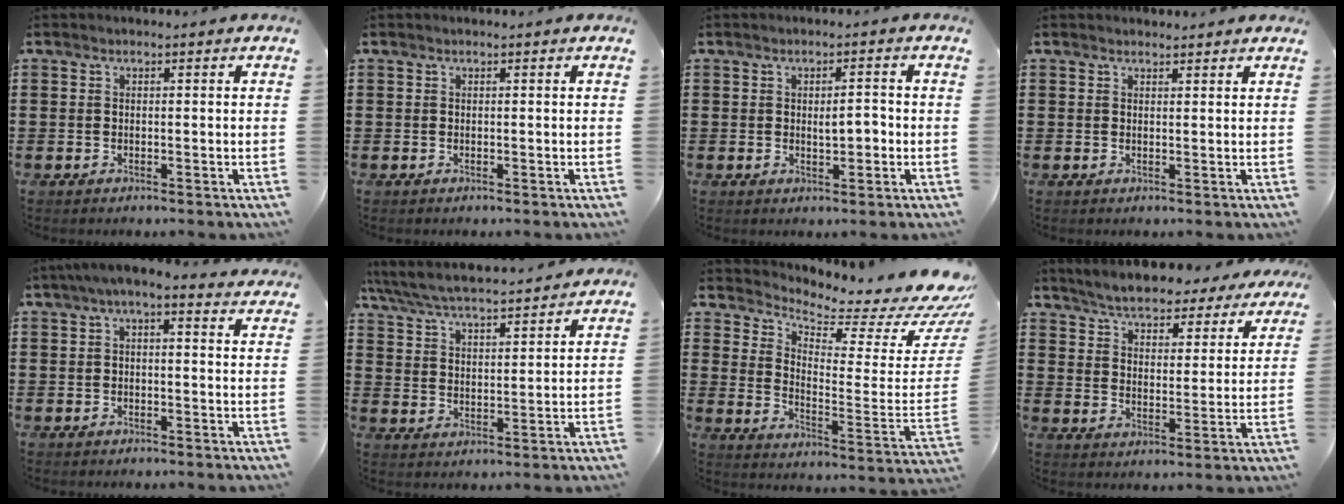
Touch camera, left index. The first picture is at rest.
{"total": 0.0}
{"total": 3.0, "force": [-0.2, 1.0, 2.8], "torque": [-0.044, -0.002, -0.008]}
{"total": 1.1, "force": [1.1, 0.4, 0.0], "torque": [-0.002, 0.001, 0.021]}
{"total": 3.0, "force": [1.7, 0.7, 2.4], "torque": [-0.049, 0.001, 0.028]}
{"total": 5.9, "force": [5.6, 0.4, 1.8], "torque": [-0.061, -0.033, 0.096]}
{"total": 3.8, "force": [3.2, 0.8, 2.0], "torque": [-0.045, -0.054, 0.046]}
{"total": 5.3, "force": [5.2, 0.0, 0.7], "torque": [-0.043, -0.035, 0.088]}